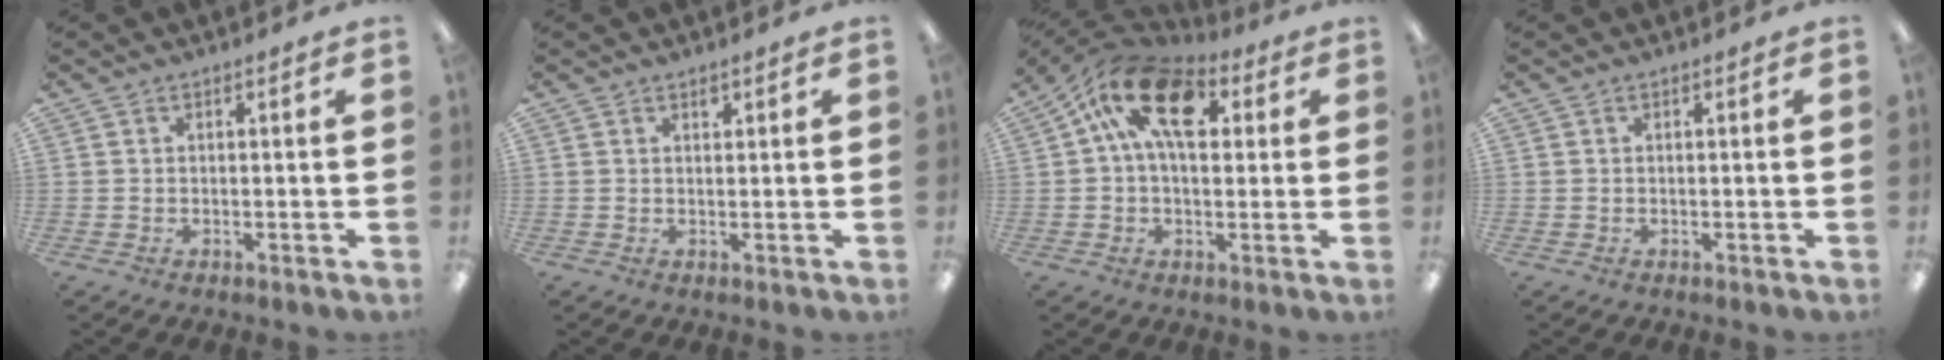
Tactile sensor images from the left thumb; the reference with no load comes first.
{"total": 1.0, "force": [0.8, 0.4, 0.4], "torque": [-0.001, -0.002, 0.013]}
{"total": 16.1, "force": [5.7, 9.4, 11.8], "torque": [-0.209, -0.006, 0.102]}
{"total": 0.0}